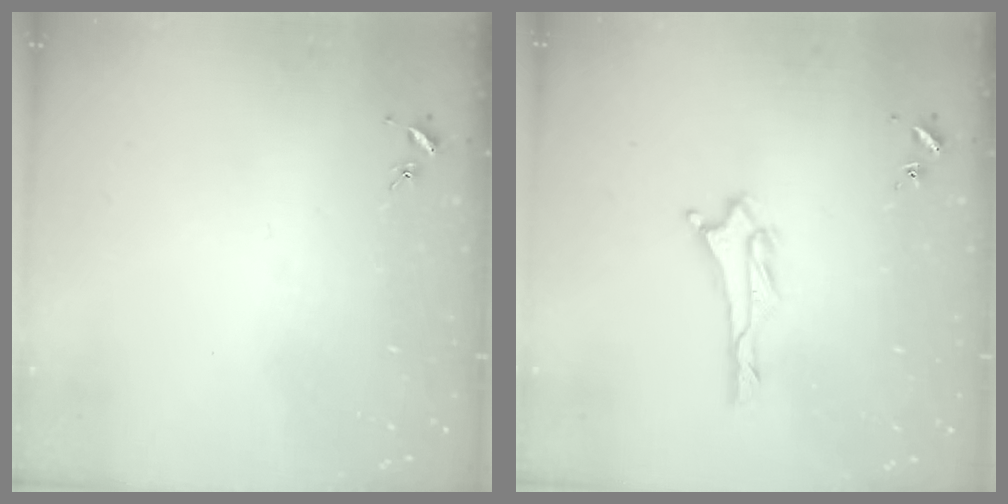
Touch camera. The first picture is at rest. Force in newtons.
{"total": 1.4, "press": 1.4, "slide": 0.2}